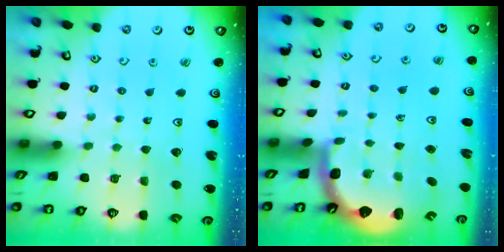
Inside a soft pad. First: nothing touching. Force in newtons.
{"total": 2.7, "press": 1.5, "slide": 2.2}